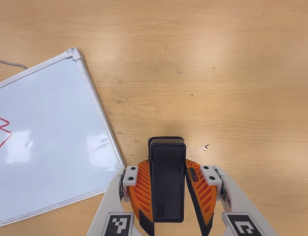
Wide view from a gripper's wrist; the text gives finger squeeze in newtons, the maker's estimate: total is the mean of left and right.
{"total": 5.4, "left": 4.3, "right": 6.5}